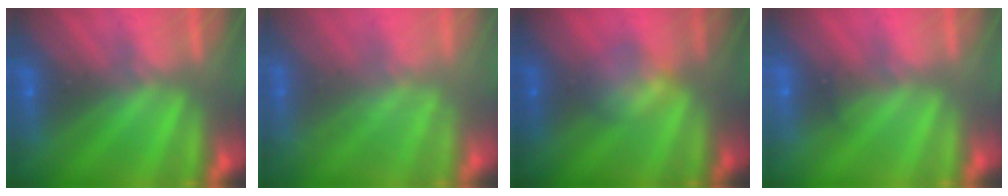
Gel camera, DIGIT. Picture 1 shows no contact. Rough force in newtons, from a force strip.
{"total": 1.8}
{"total": 2.3}
{"total": 2.0}